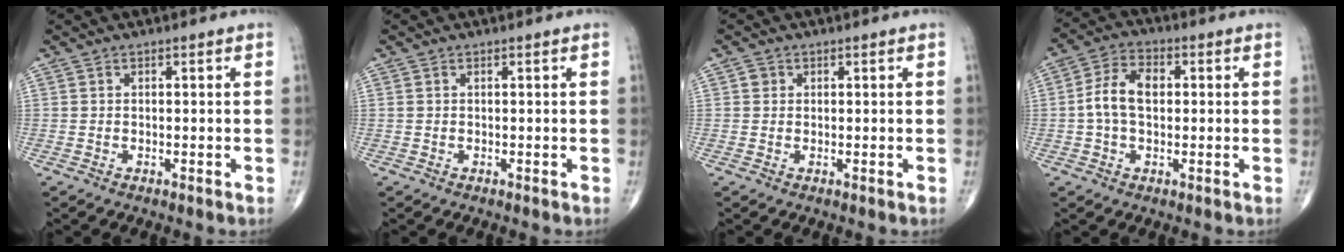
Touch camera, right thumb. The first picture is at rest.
{"total": 0.0}
{"total": 1.2, "force": [0.3, 1.1, 0.3], "torque": [0.002, 0.001, 0.003]}
{"total": 7.9, "force": [0.3, 5.0, 6.1], "torque": [-0.115, 0.021, -0.002]}